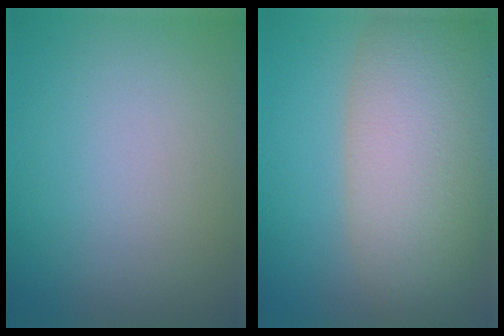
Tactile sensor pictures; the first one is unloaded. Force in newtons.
{"total": 9.8, "press": 9.8, "slide": 0.6}